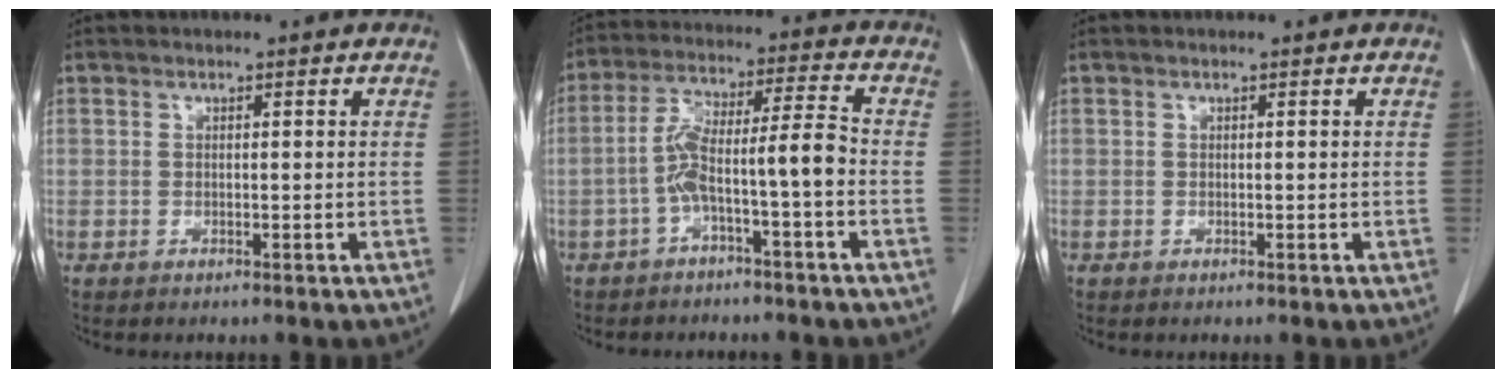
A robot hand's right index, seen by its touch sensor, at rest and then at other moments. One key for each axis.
{"total": 8.1, "fx": -2.8, "fy": 0.2, "fz": 7.6, "tx": -0.141, "ty": 0.037, "tz": -0.047}
{"total": 0.0}